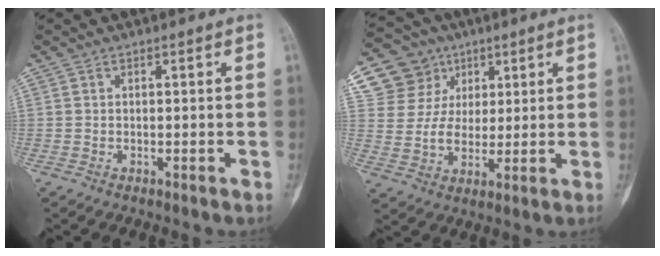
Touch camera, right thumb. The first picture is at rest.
{"total": 13.2, "force": [6.1, 11.3, 3.1], "torque": [-0.024, -0.007, 0.117]}